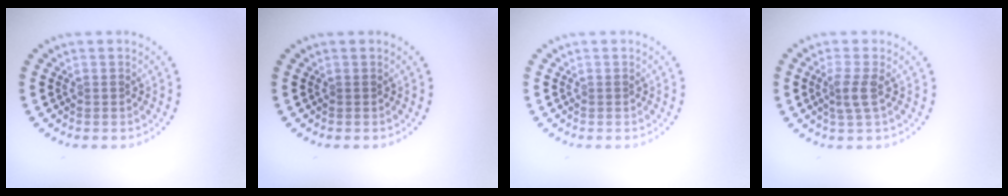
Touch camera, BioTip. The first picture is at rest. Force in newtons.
{"total": 0.0}
{"total": 0.0}
{"total": 1.9, "press": 1.4, "slide": 1.3}